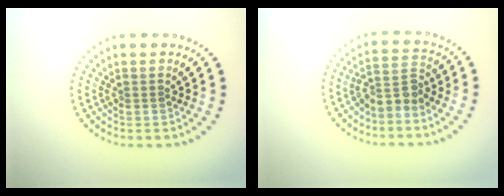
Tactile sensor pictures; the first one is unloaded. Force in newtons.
{"total": 2.6, "press": 1.9, "slide": 1.8}